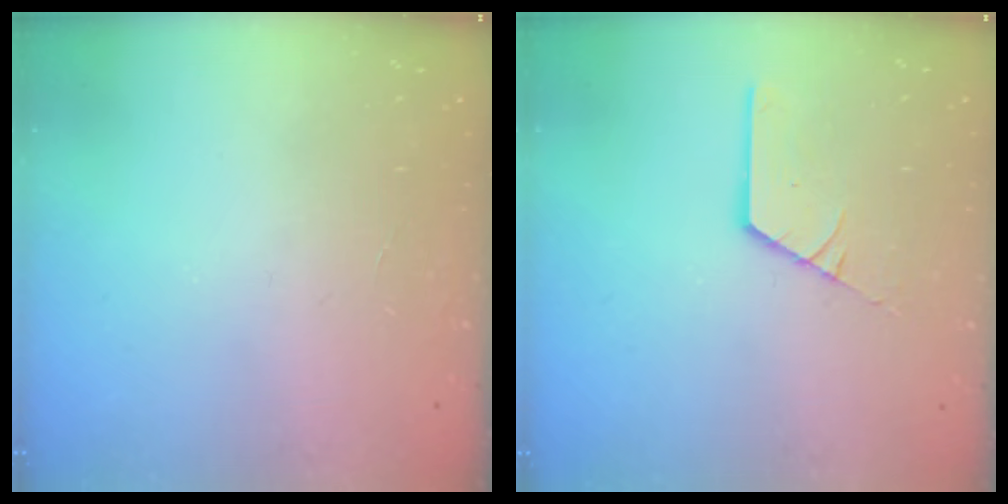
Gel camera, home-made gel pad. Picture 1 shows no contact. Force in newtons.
{"total": 2.5, "press": 2.5, "slide": 0.2}